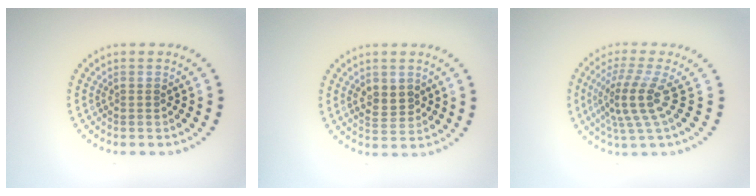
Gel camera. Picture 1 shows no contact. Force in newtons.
{"total": 2.4, "press": 2.4, "slide": 0.3}
{"total": 3.9, "press": 2.8, "slide": 2.8}